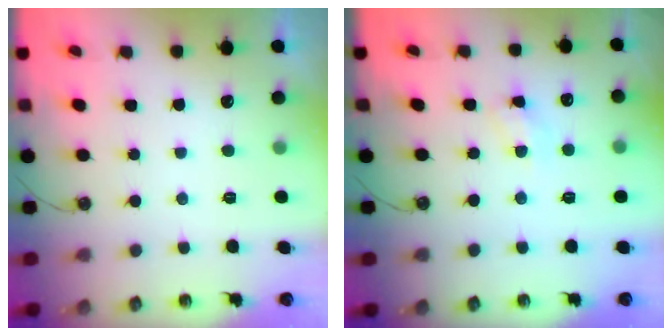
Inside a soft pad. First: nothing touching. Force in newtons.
{"total": 4.1, "press": 4.1, "slide": 0.5}